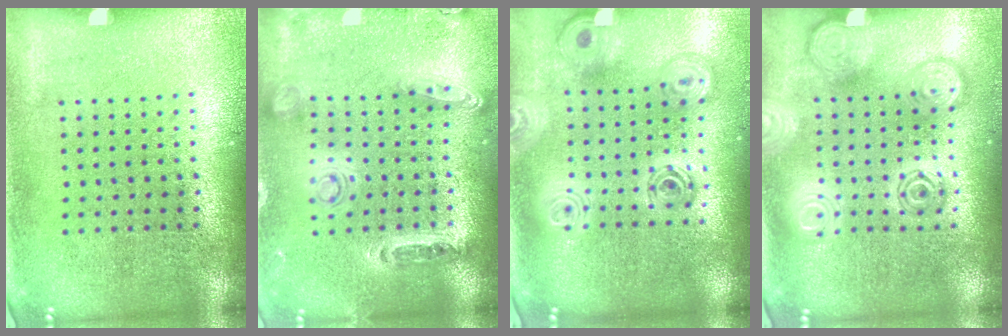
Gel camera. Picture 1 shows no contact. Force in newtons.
{"total": 1.4, "press": 1.4, "slide": 0.2}
{"total": 2.2, "press": 1.8, "slide": 1.2}
{"total": 2.8, "press": 2.8, "slide": 0.3}